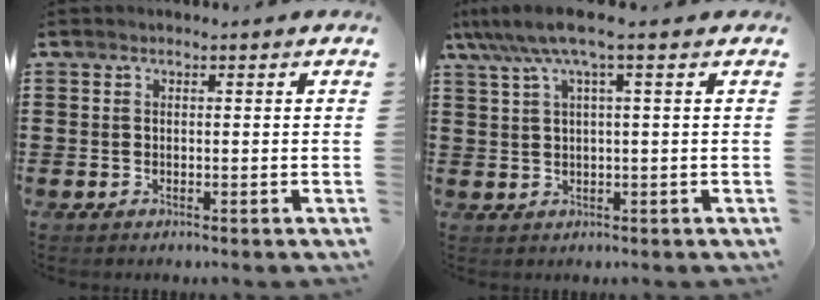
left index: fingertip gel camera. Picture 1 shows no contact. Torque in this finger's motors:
{"motor_torque": [1.12, 1.02, 0.20, 0.13]}